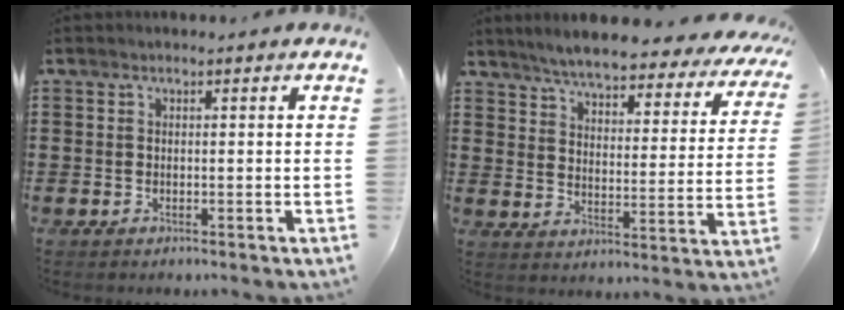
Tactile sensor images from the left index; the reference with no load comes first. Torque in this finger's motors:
{"motor_torque": [2.14, 0.00, 0.87, 0.09]}